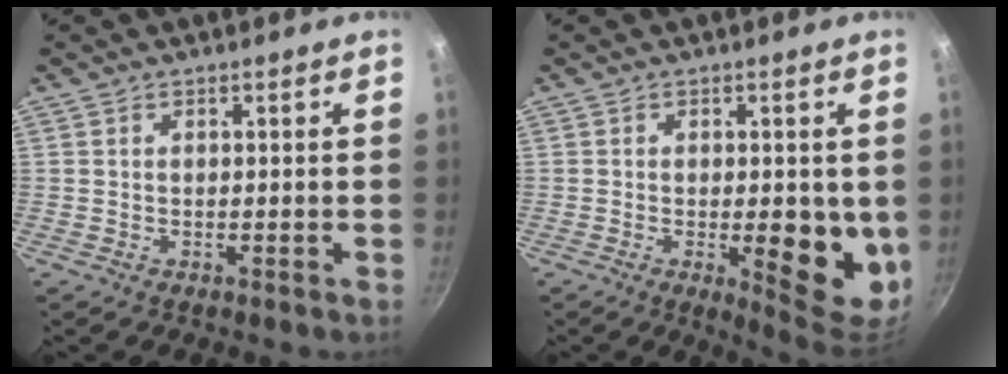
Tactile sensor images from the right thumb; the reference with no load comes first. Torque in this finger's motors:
{"motor_torque": [1.57, 1.73, 1.13, -0.03, 0.29]}